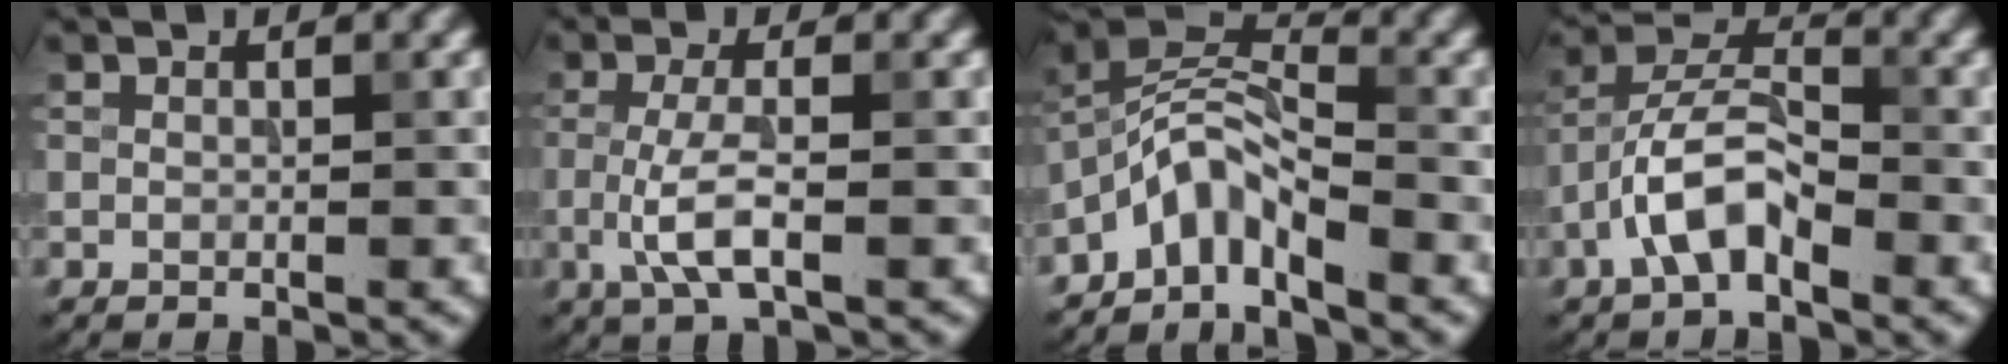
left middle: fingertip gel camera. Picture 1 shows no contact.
{"total": 3.7, "force": [-0.9, 1.0, 3.4], "torque": [-0.075, -0.004, -0.022]}
{"total": 4.3, "force": [-3.1, 1.3, 2.6], "torque": [-0.042, 0.013, -0.071]}
{"total": 5.1, "force": [-2.7, 2.2, 3.8], "torque": [-0.067, 0.017, -0.054]}